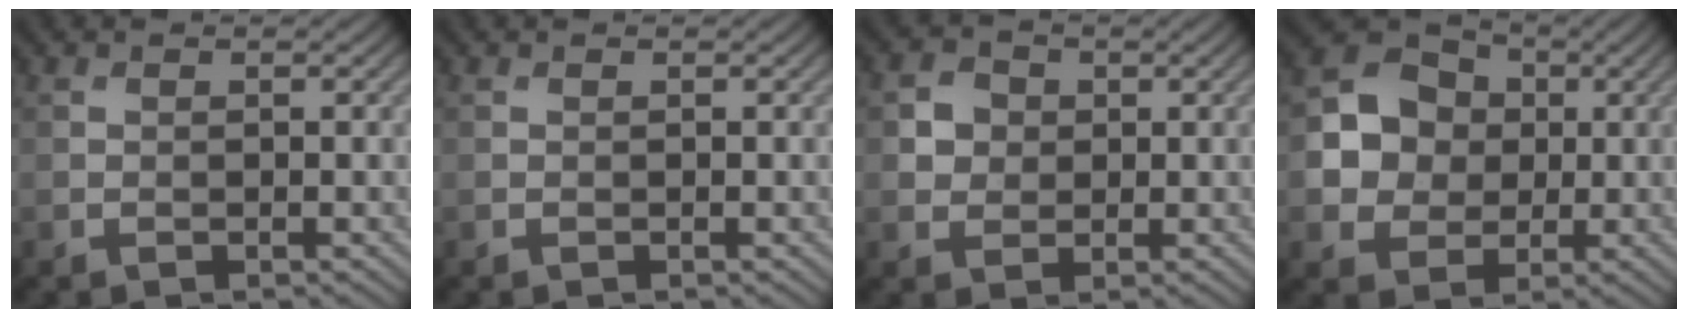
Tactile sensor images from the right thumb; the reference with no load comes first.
{"total": 0.0}
{"total": 3.1, "force": [0.4, 2.8, 1.3], "torque": [-0.027, 0.001, 0.003]}
{"total": 8.3, "force": [0.5, 7.3, 3.8], "torque": [-0.088, 0.008, -0.001]}